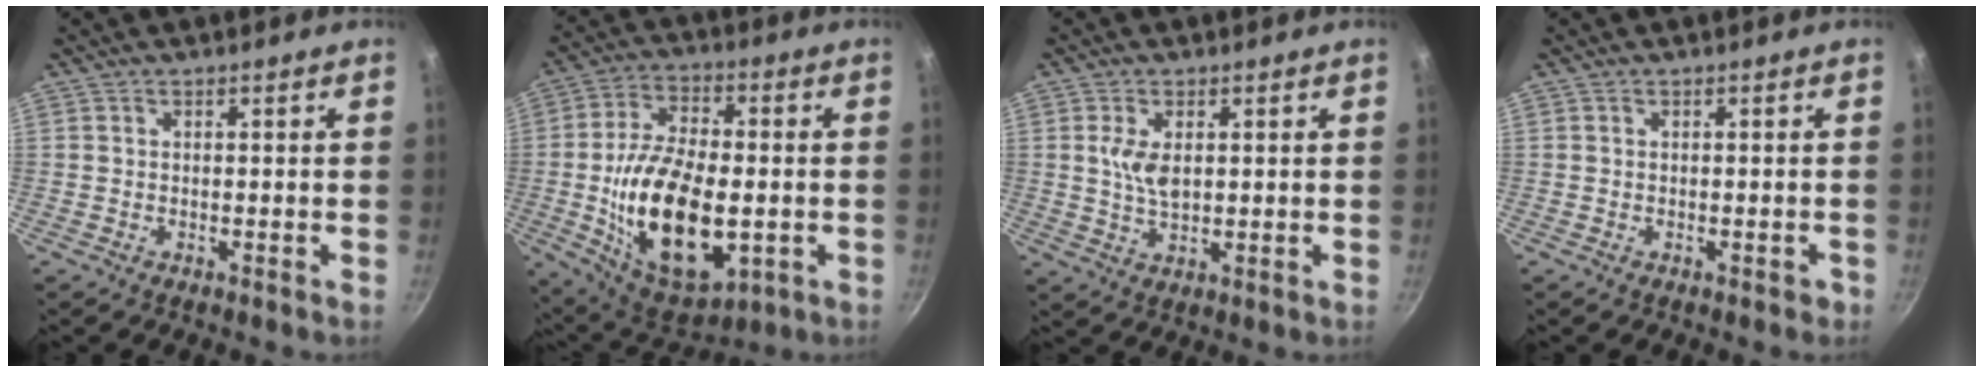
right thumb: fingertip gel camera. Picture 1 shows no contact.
{"total": 22.7, "force": [-3.3, 12.2, 18.8], "torque": [-0.324, 0.010, -0.045]}
{"total": 5.3, "force": [1.2, 2.8, 4.3], "torque": [-0.079, -0.008, 0.025]}
{"total": 1.2, "force": [-0.5, 0.6, 0.9], "torque": [-0.006, 0.005, -0.005]}